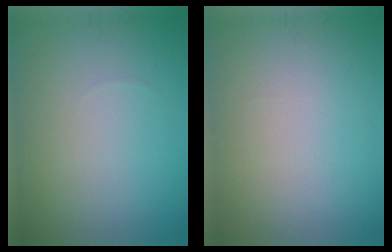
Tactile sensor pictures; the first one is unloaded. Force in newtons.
{"total": 0.0}